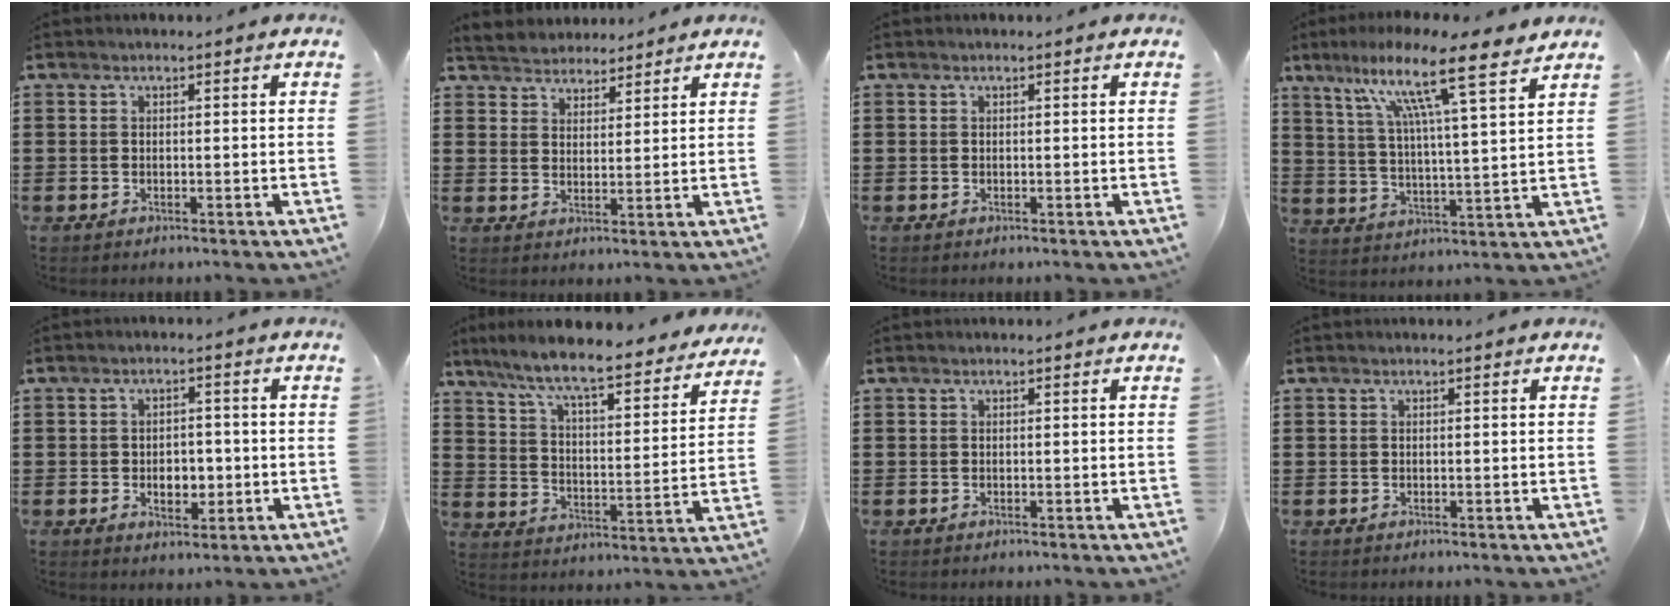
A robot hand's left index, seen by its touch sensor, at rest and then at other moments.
{"total": 3.4, "force": [3.2, 1.0, -0.6], "torque": [-0.006, -0.008, 0.059]}
{"total": 0.0}
{"total": 12.6, "force": [9.3, 0.9, 8.5], "torque": [-0.168, -0.046, 0.146]}
{"total": 4.2, "force": [-0.9, 2.7, 3.1], "torque": [-0.047, 0.001, -0.022]}
{"total": 7.9, "force": [6.9, 0.2, 3.9], "torque": [-0.104, -0.050, 0.112]}
{"total": 0.0}
{"total": 0.0}